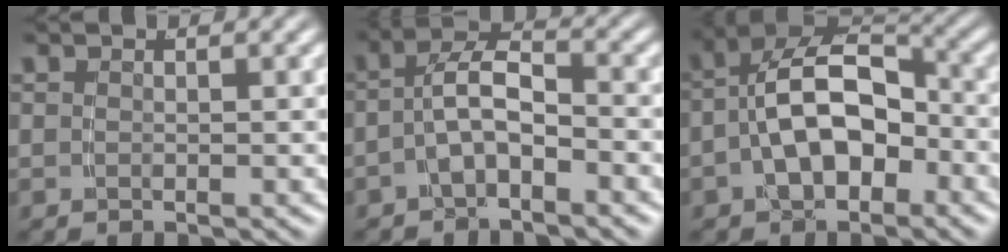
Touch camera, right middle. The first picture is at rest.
{"total": 3.8, "force": [-1.4, 1.8, 3.0], "torque": [-0.052, -0.002, -0.028]}
{"total": 8.1, "force": [-1.3, 5.3, 6.0], "torque": [-0.111, -0.011, -0.020]}